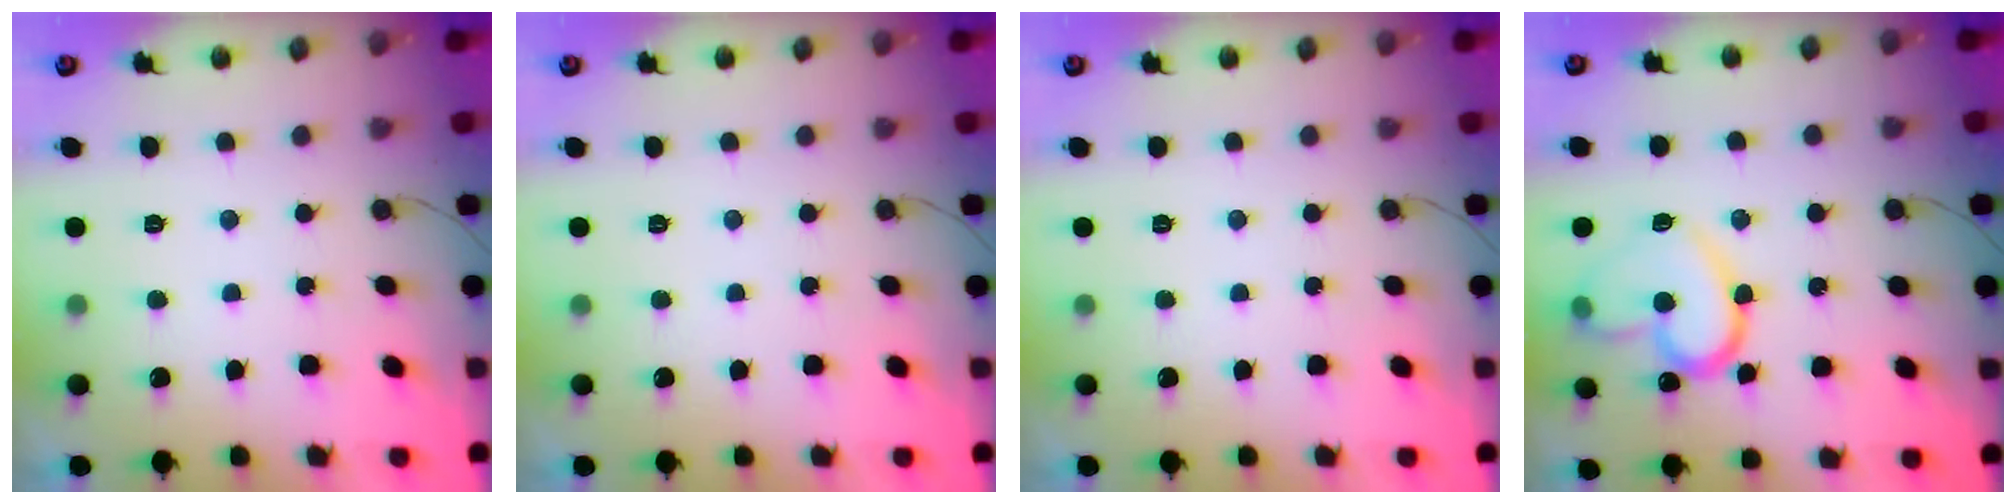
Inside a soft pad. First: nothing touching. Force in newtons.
{"total": 0.0}
{"total": 0.0}
{"total": 15.2, "press": 15.2, "slide": 0.8}